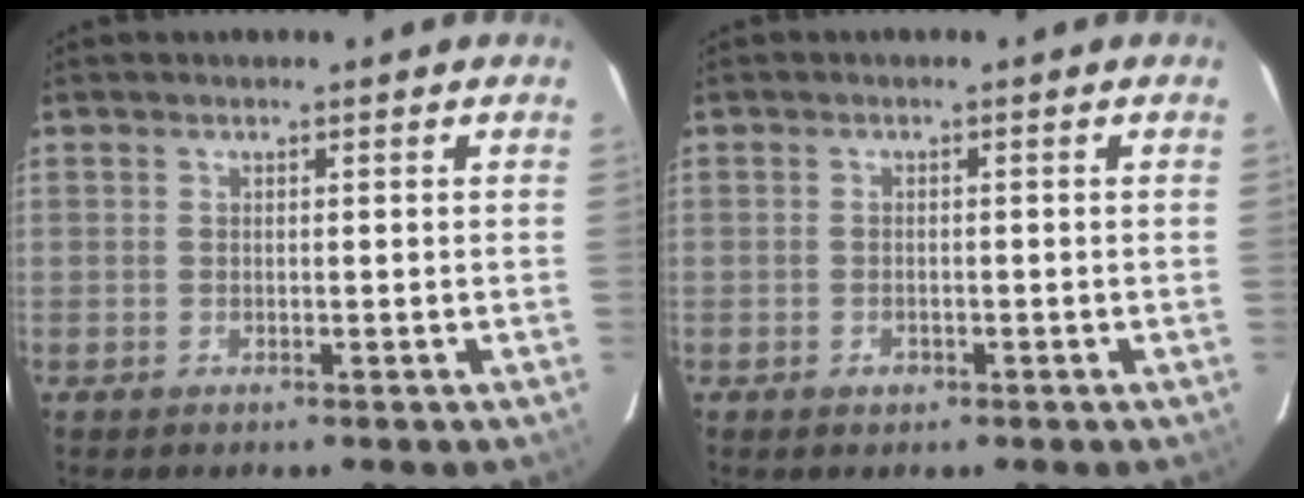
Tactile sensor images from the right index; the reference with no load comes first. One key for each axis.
{"total": 1.4, "fx": -0.7, "fy": 1.1, "fz": 0.6, "tx": -0.010, "ty": 0.000, "tz": -0.009}